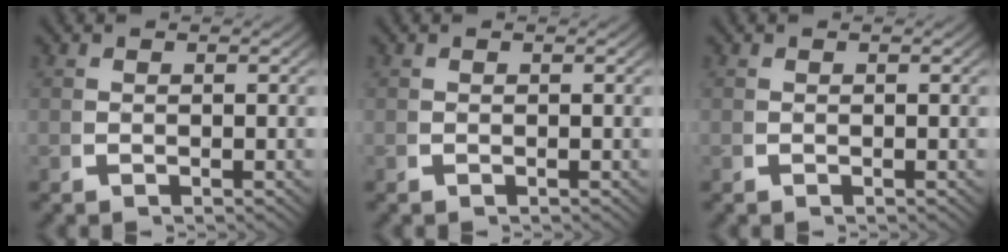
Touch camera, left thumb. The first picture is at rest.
{"total": 0.0}
{"total": 0.0}